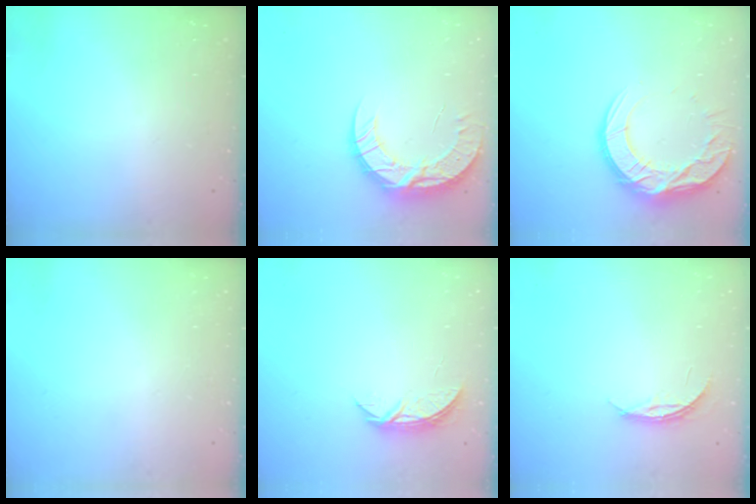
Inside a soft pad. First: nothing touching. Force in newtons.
{"total": 13.0, "press": 12.9, "slide": 1.0}
{"total": 14.6, "press": 14.6, "slide": 1.1}
{"total": 0.0}
{"total": 5.2, "press": 5.2, "slide": 0.6}
{"total": 3.8, "press": 3.8, "slide": 0.3}